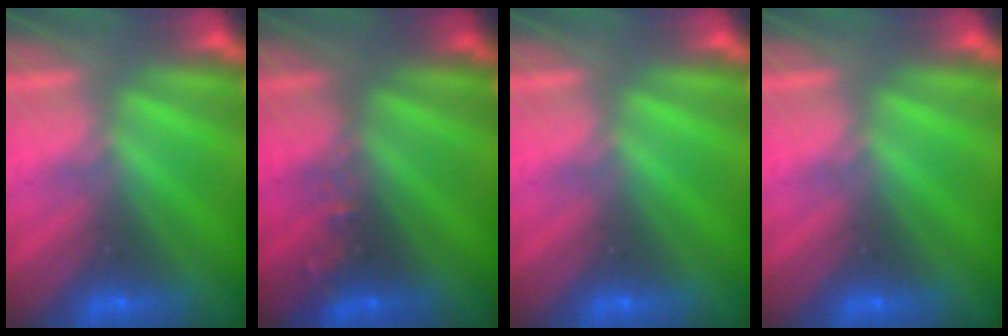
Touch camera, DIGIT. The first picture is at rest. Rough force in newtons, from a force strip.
{"total": 2.5}
{"total": 0.0}
{"total": 0.0}